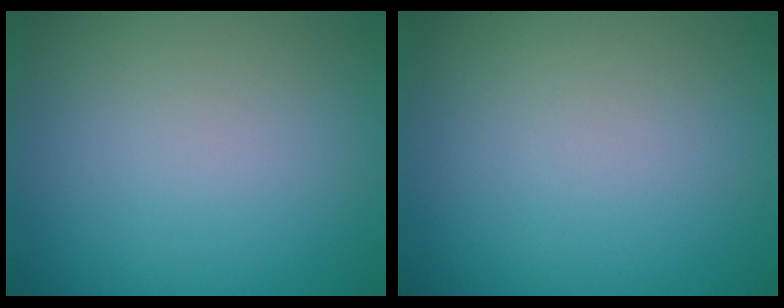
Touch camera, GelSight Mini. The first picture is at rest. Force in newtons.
{"total": 0.0}